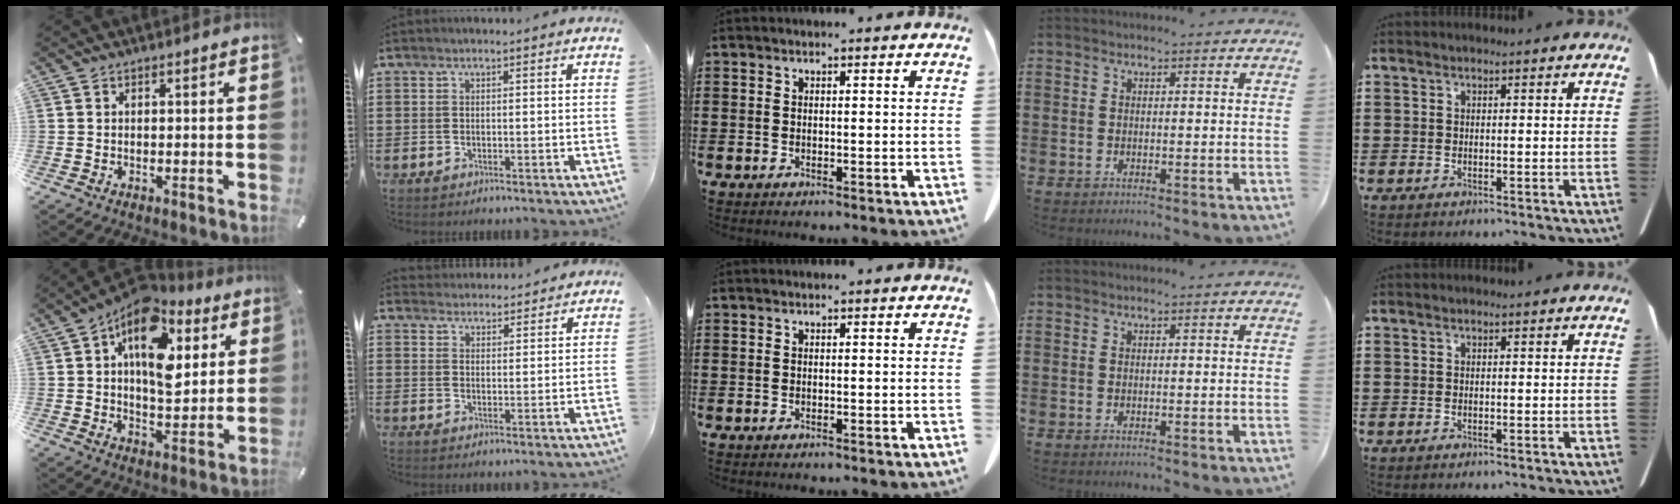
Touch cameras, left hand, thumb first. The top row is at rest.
{"thumb": {"total": 17.5, "force": [7.4, 10.1, 12.2], "torque": [-0.184, -0.032, 0.130]}, "index": {"total": 3.1, "force": [3.1, 0.4, -0.4], "torque": [-0.003, -0.012, 0.059]}}